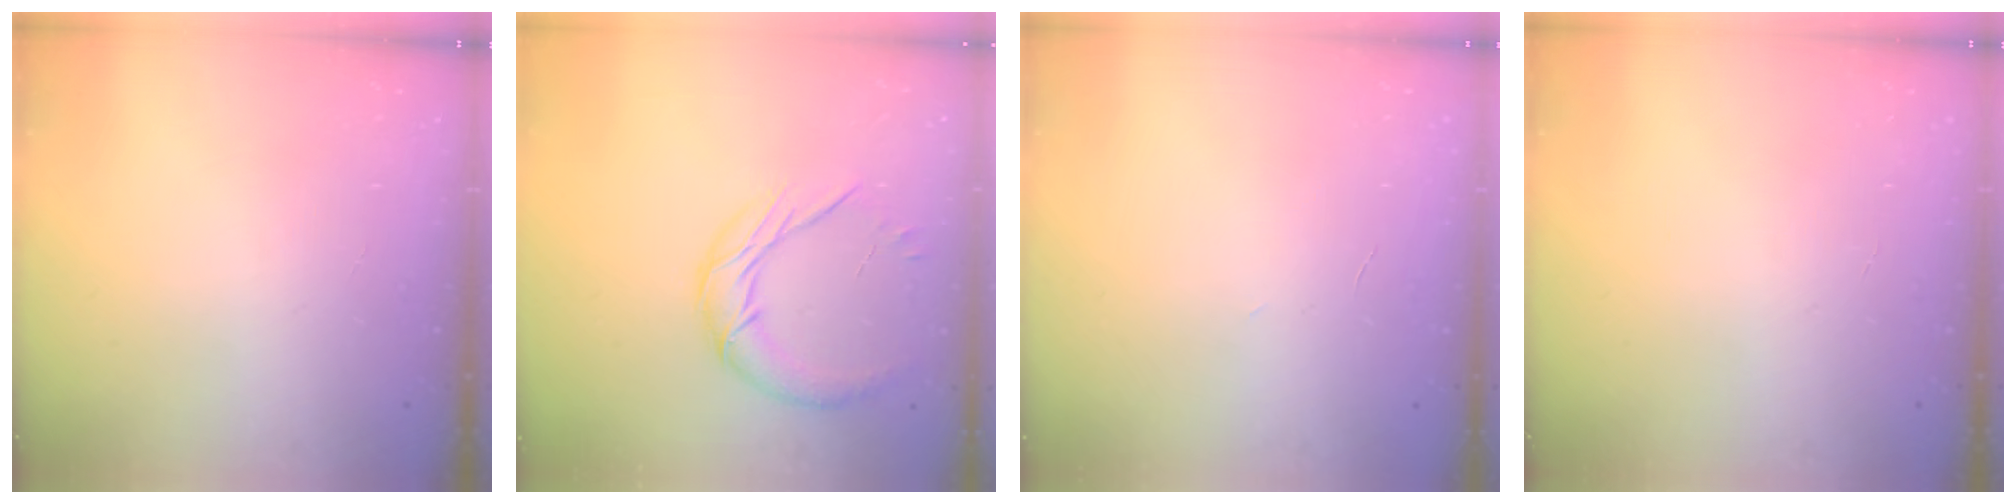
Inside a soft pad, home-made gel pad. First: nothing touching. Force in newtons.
{"total": 11.8, "press": 11.7, "slide": 0.8}
{"total": 1.8, "press": 1.7, "slide": 0.5}
{"total": 0.0}